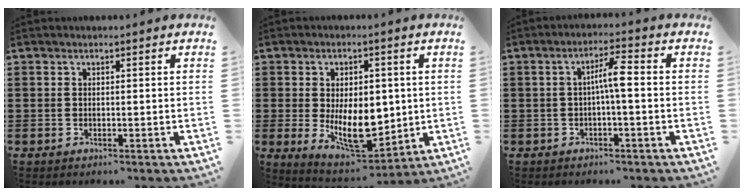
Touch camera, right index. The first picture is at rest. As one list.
[{"total": 10.4, "force": [-0.5, 5.9, 8.5], "torque": [-0.146, -0.002, -0.007]}, {"total": 4.3, "force": [-0.3, 0.6, 4.2], "torque": [-0.081, 0.009, -0.010]}]